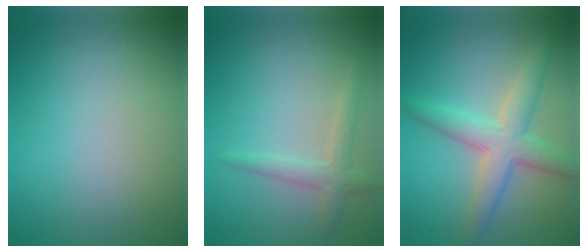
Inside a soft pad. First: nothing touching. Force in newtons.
{"total": 2.1, "press": 2.1, "slide": 0.1}
{"total": 4.9, "press": 4.9, "slide": 0.1}